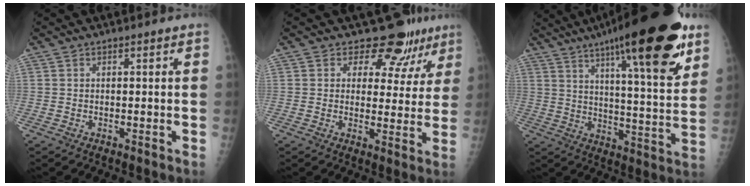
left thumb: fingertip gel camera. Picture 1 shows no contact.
{"total": 9.4, "force": [7.1, 5.8, 2.1], "torque": [0.019, -0.036, 0.076]}
{"total": 25.6, "force": [15.2, 5.2, 19.9], "torque": [-0.278, -0.047, 0.226]}